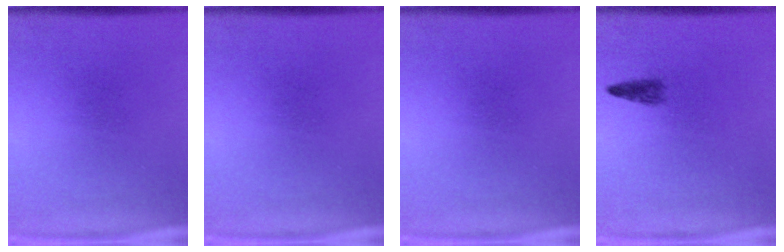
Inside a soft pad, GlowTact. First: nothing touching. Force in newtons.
{"total": 0.0}
{"total": 0.0}
{"total": 1.4}